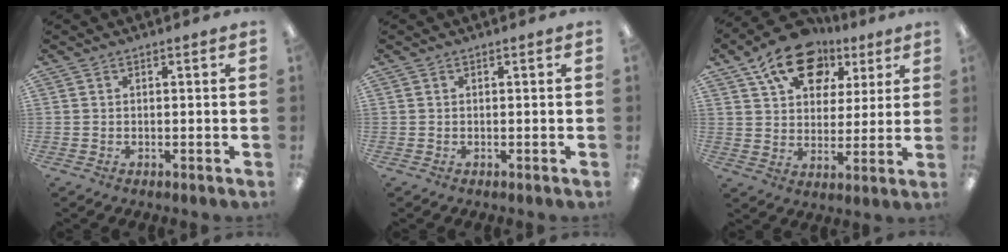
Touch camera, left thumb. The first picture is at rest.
{"total": 0.0}
{"total": 15.7, "force": [9.4, 10.0, 7.4], "torque": [-0.118, -0.046, 0.171]}